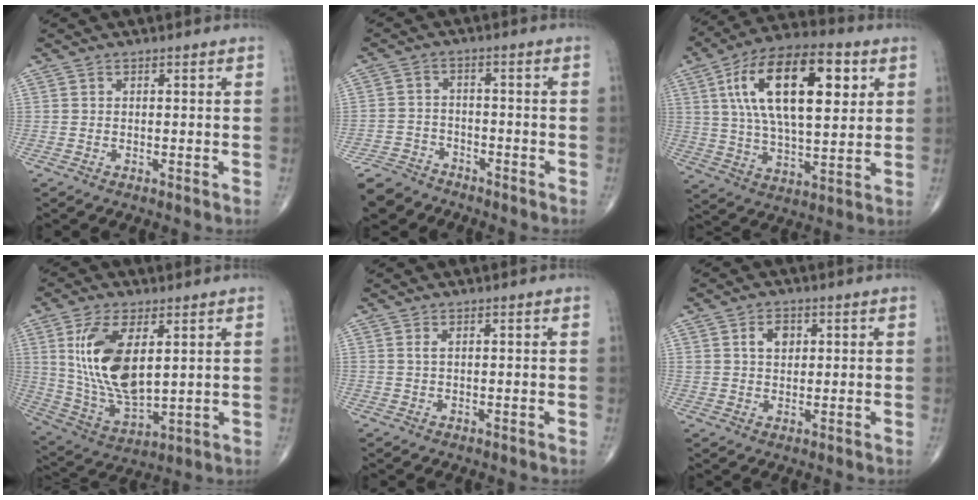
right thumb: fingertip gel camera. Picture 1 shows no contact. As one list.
[{"total": 7.6, "force": [-6.6, 3.7, 0.9], "torque": [-0.016, 0.026, -0.124]}, {"total": 22.5, "force": [6.8, 10.1, 19.0], "torque": [-0.315, -0.003, 0.108]}, {"total": 15.9, "force": [4.2, 7.5, 13.4], "torque": [-0.257, -0.023, 0.092]}, {"total": 0.7, "force": [0.3, 0.2, 0.6], "torque": [-0.014, 0.003, 0.008]}, {"total": 3.9, "force": [1.4, 2.7, 2.5], "torque": [-0.027, -0.004, 0.025]}]